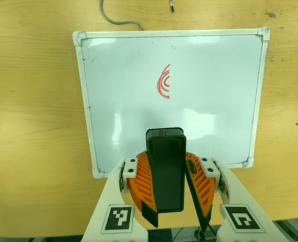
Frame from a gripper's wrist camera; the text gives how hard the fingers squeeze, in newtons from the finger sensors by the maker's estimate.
{"total": 10.8, "left": 11.1, "right": 10.5}